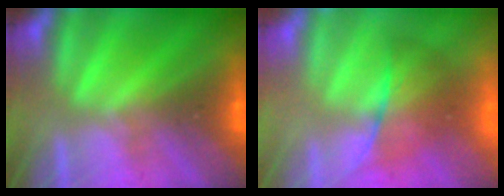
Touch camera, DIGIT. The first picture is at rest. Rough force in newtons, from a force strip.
{"total": 2.1}